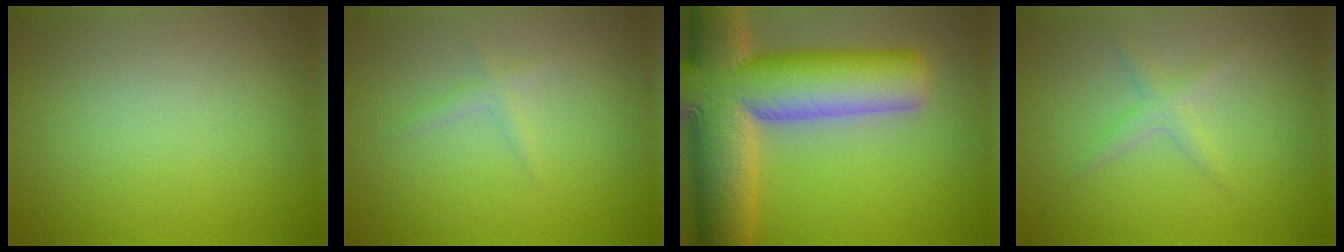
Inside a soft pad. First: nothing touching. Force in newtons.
{"total": 1.0, "press": 1.0, "slide": 0.1}
{"total": 15.9, "press": 15.9, "slide": 1.0}
{"total": 1.5, "press": 1.5, "slide": 0.1}